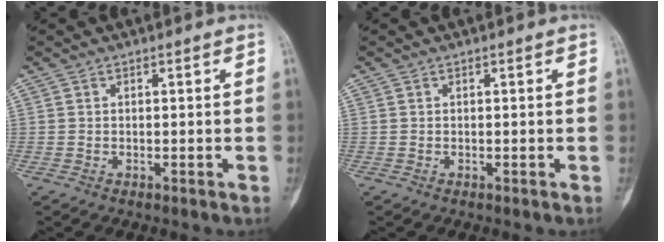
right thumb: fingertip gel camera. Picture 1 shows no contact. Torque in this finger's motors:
{"motor_torque": [0.01, 0.01, 0.00, 0.00, 0.00]}